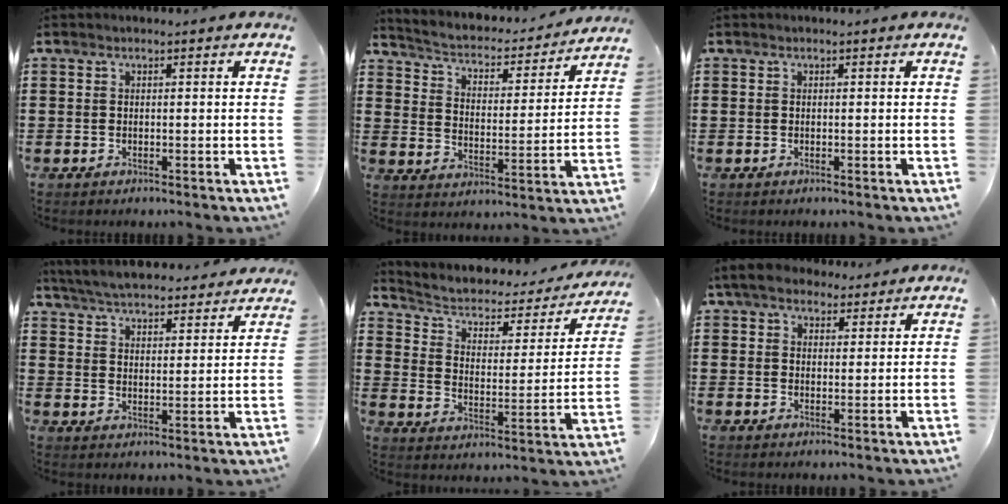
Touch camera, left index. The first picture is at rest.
{"total": 2.7, "force": [2.5, 0.7, 0.9], "torque": [-0.035, -0.026, 0.031]}
{"total": 0.0}
{"total": 5.4, "force": [5.3, 0.1, 0.9], "torque": [-0.041, -0.030, 0.093]}
{"total": 3.5, "force": [2.0, 2.1, 1.9], "torque": [-0.053, -0.014, 0.023]}
{"total": 4.9, "force": [3.8, 2.6, 1.7], "torque": [-0.049, 0.007, 0.070]}